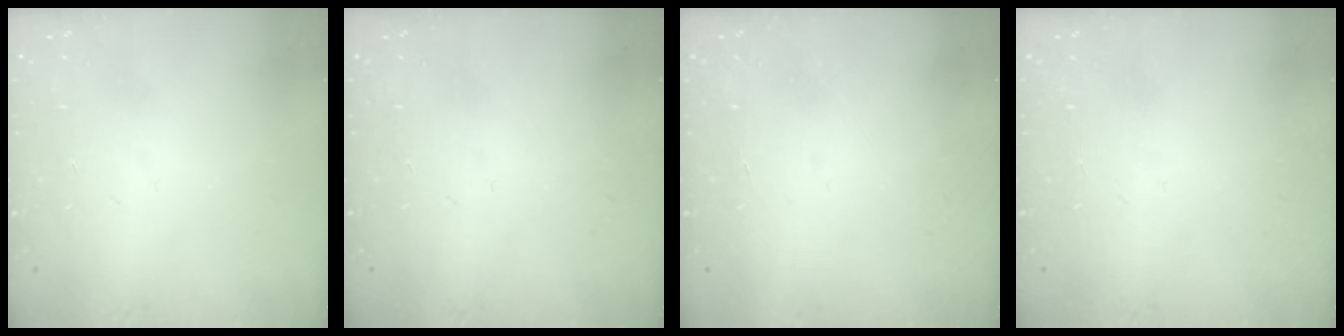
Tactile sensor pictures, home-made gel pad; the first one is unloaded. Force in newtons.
{"total": 0.0}
{"total": 1.7, "press": 1.7, "slide": 0.1}
{"total": 0.0}